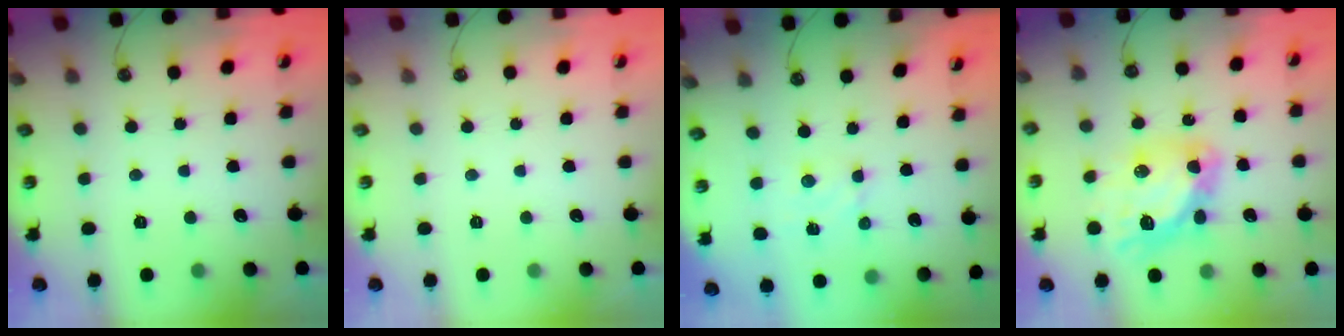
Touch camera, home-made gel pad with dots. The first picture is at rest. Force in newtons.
{"total": 0.0}
{"total": 2.7, "press": 2.6, "slide": 0.4}
{"total": 14.0, "press": 13.9, "slide": 1.7}